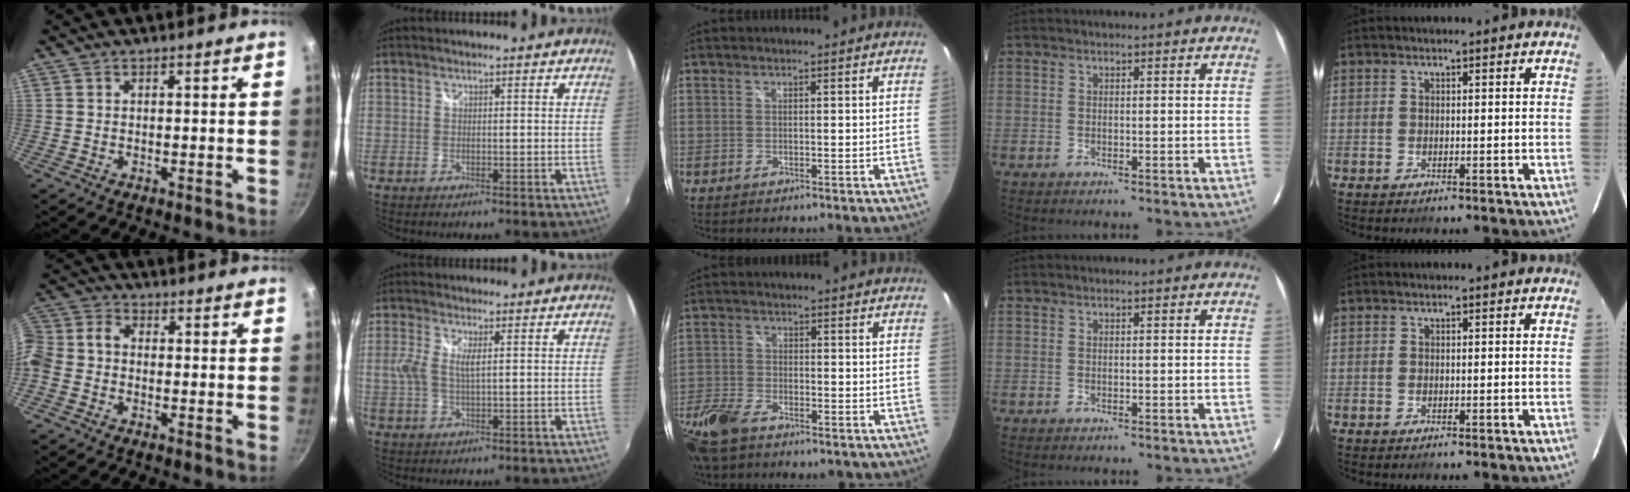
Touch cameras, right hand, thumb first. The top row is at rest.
{"thumb": {"total": 7.5, "force": [-2.4, 5.5, 4.5], "torque": [-0.101, 0.039, -0.065]}, "index": {"total": 4.6, "force": [0.7, 1.7, 4.2], "torque": [-0.092, 0.002, 0.011]}, "middle": {"total": 13.0, "force": [-8.8, 6.6, 7.0], "torque": [-0.192, -0.031, -0.173]}}